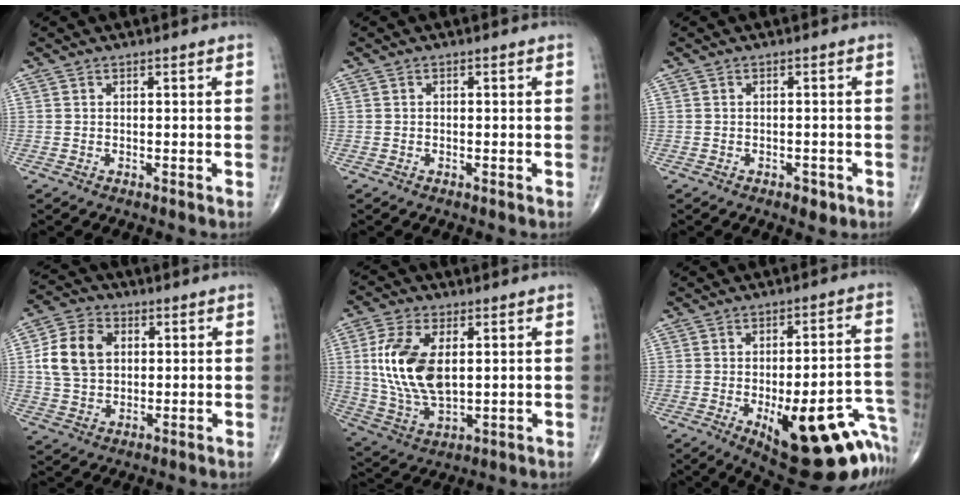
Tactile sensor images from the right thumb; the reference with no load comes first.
{"total": 0.0}
{"total": 2.3, "force": [-1.3, 1.3, 1.5], "torque": [-0.014, 0.003, -0.013]}
{"total": 11.0, "force": [2.0, 8.1, 7.1], "torque": [-0.121, 0.008, 0.035]}
{"total": 14.8, "force": [2.4, 8.0, 12.2], "torque": [-0.245, -0.011, 0.053]}
{"total": 25.7, "force": [-11.4, 9.4, 21.0], "torque": [-0.182, 0.053, -0.136]}